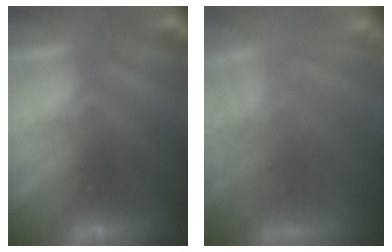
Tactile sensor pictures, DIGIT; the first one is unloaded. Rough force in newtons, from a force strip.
{"total": 10.1}